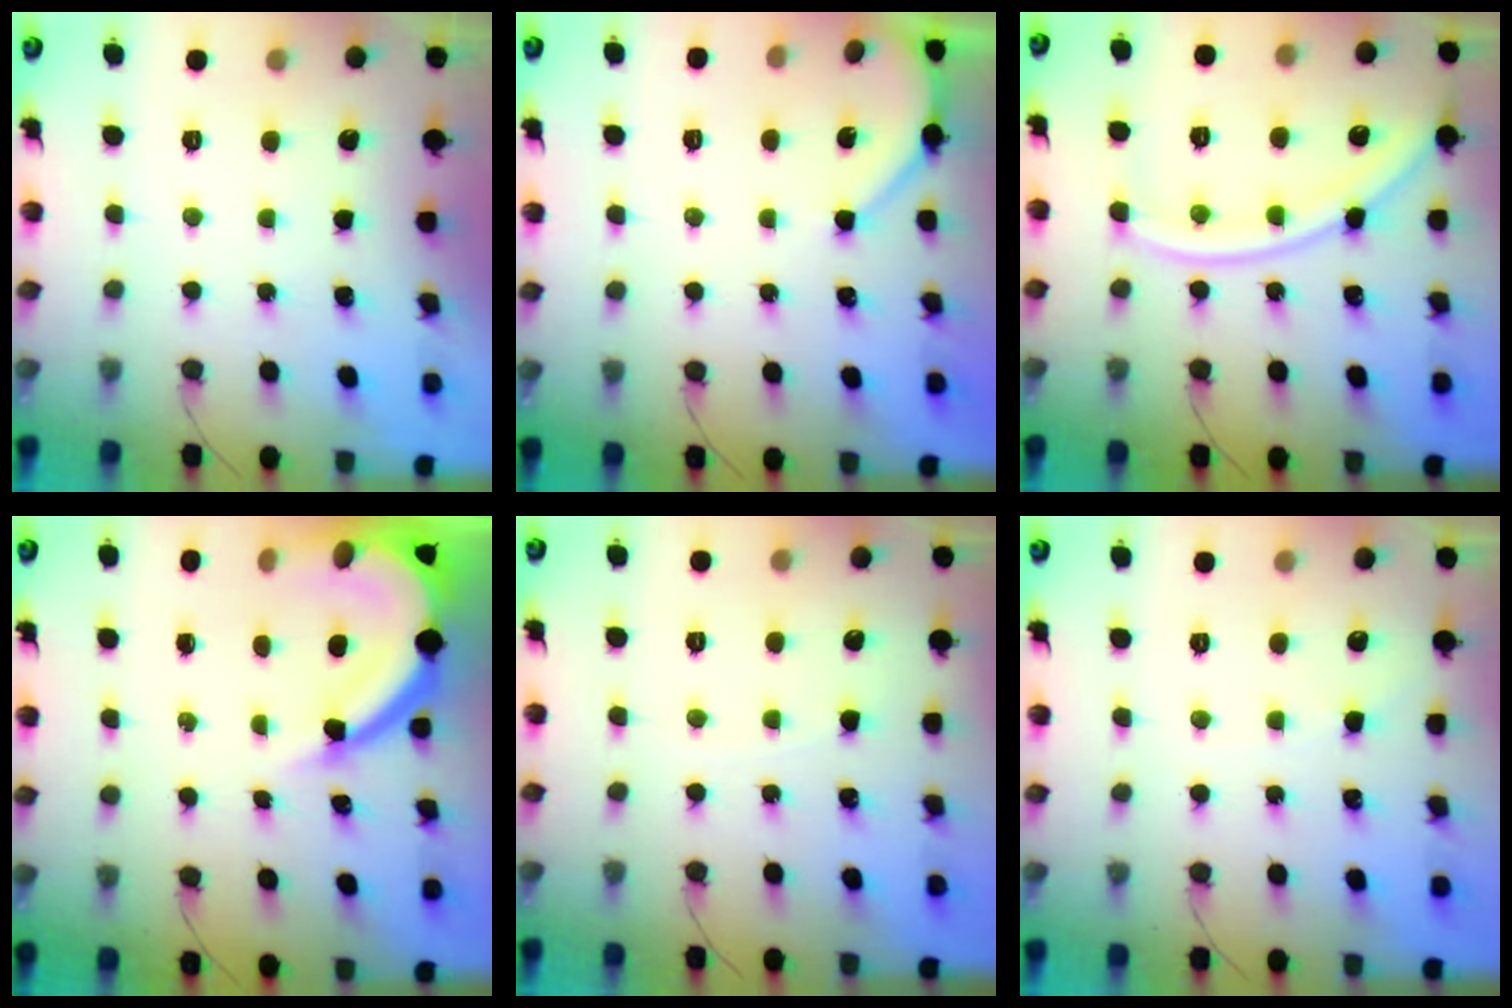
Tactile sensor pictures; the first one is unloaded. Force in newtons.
{"total": 4.6, "press": 4.6, "slide": 0.3}
{"total": 13.5, "press": 13.4, "slide": 1.8}
{"total": 14.3, "press": 14.2, "slide": 1.5}
{"total": 2.4, "press": 2.4, "slide": 0.3}
{"total": 3.4, "press": 3.4, "slide": 0.5}